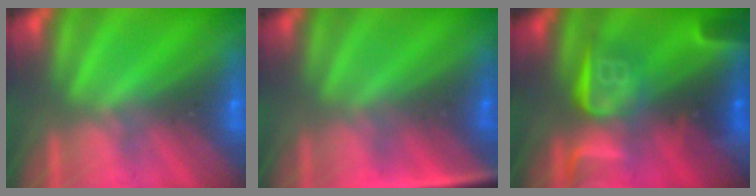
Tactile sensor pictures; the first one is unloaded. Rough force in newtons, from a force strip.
{"total": 2.5}
{"total": 8.9}